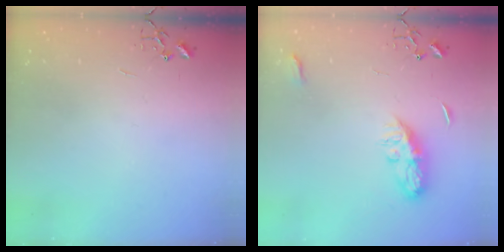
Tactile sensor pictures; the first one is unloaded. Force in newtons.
{"total": 8.2, "press": 8.1, "slide": 0.6}